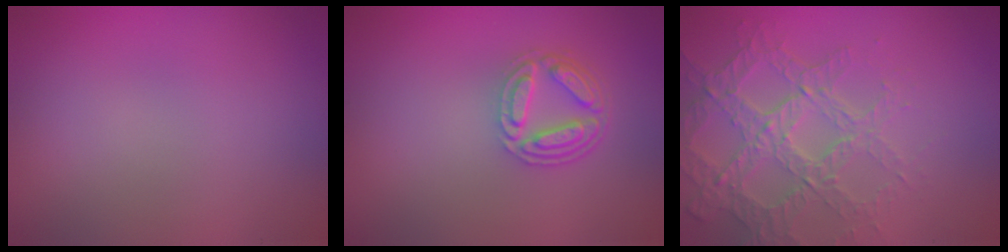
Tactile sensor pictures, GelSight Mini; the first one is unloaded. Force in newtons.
{"total": 4.0, "press": 3.1, "slide": 2.6}
{"total": 4.0, "press": 3.9, "slide": 1.0}